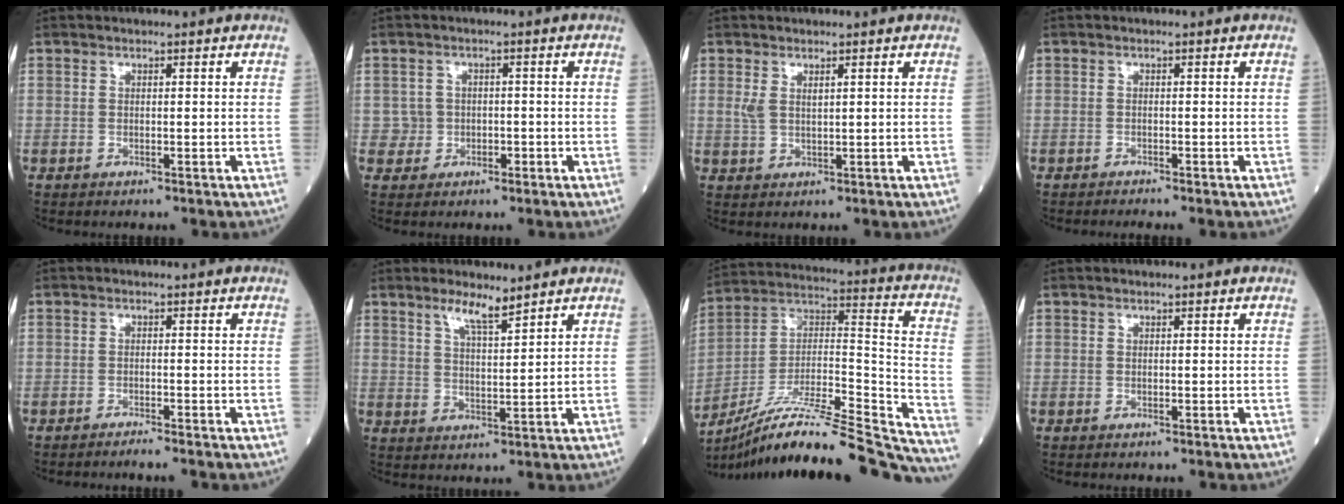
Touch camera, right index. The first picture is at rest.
{"total": 2.4, "force": [-0.4, 2.4, 0.1], "torque": [0.008, 0.011, -0.004]}
{"total": 2.1, "force": [1.0, 0.8, 1.7], "torque": [-0.042, 0.005, 0.028]}
{"total": 1.3, "force": [-1.2, -0.3, 0.5], "torque": [-0.010, 0.001, -0.015]}
{"total": 1.8, "force": [-1.6, -0.4, 0.8], "torque": [-0.014, 0.001, -0.024]}
{"total": 4.3, "force": [3.5, 0.2, 2.5], "torque": [-0.050, -0.003, 0.067]}
{"total": 29.7, "force": [-26.7, 1.4, 13.1], "torque": [-0.166, -0.006, -0.409]}
{"total": 0.0}